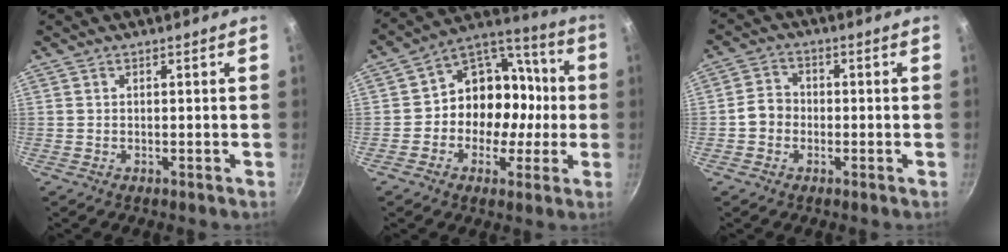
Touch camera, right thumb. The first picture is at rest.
{"total": 15.1, "force": [-1.8, 12.3, 8.5], "torque": [-0.077, 0.050, -0.040]}
{"total": 4.5, "force": [-1.1, 3.9, 1.9], "torque": [-0.014, 0.019, -0.028]}